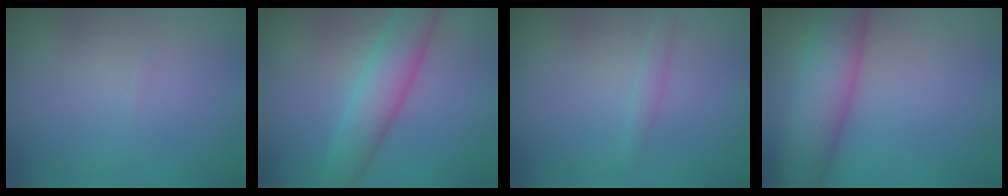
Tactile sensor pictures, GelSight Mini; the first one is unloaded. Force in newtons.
{"total": 4.4, "press": 4.4, "slide": 0.2}
{"total": 0.9, "press": 0.9, "slide": 0.0}
{"total": 6.7, "press": 6.7, "slide": 0.3}